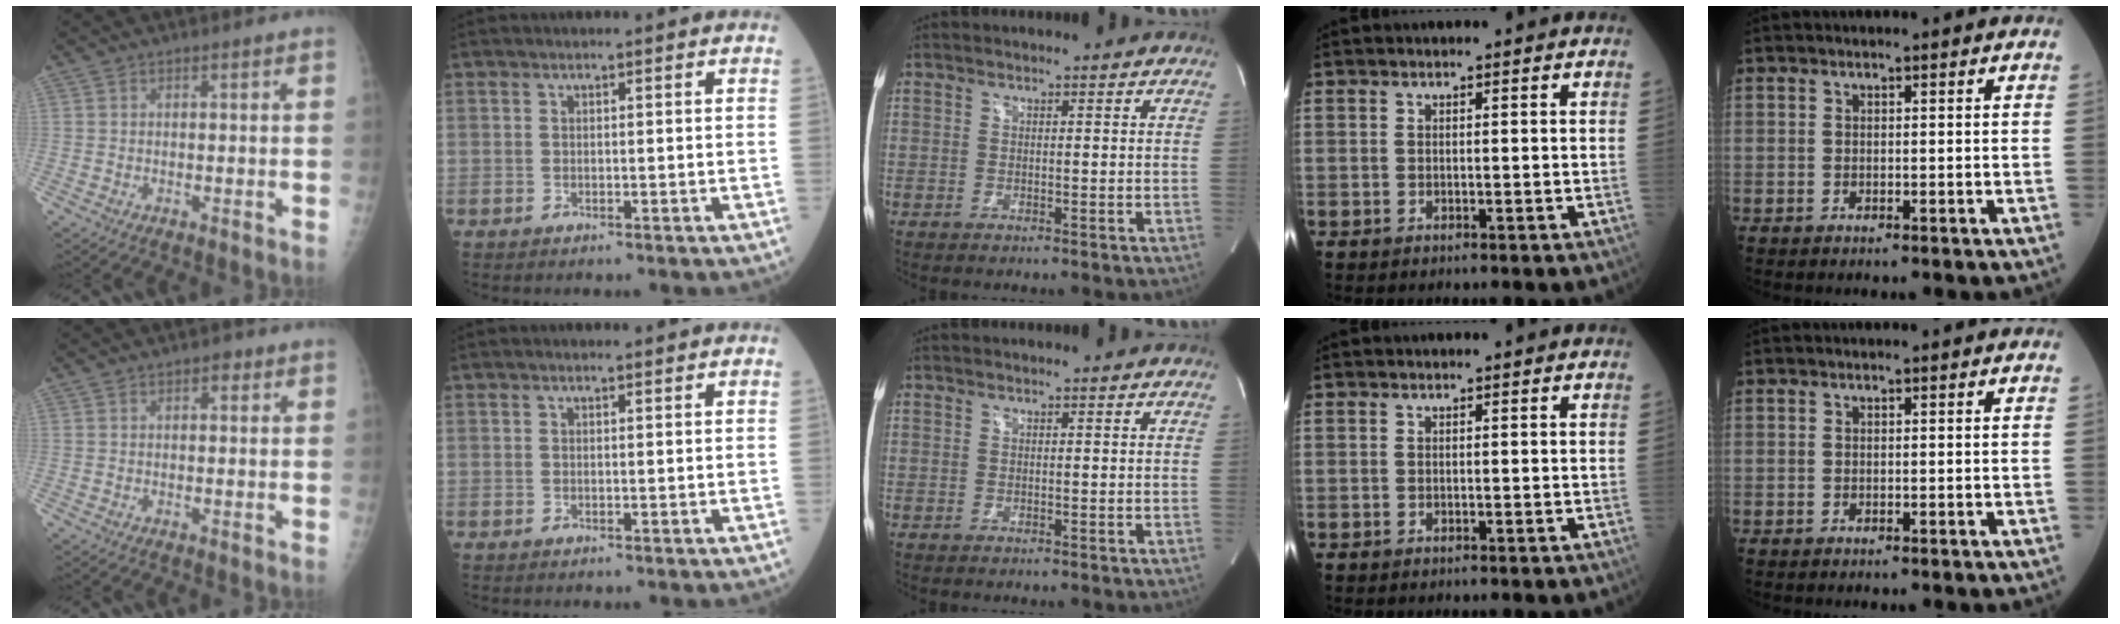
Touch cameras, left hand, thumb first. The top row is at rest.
{"thumb": {"total": 1.7, "force": [0.8, 1.1, 1.1], "torque": [-0.005, 0.000, 0.008]}, "index": {"total": 0.5, "force": [0.4, 0.1, 0.3], "torque": [-0.011, 0.002, 0.005]}}